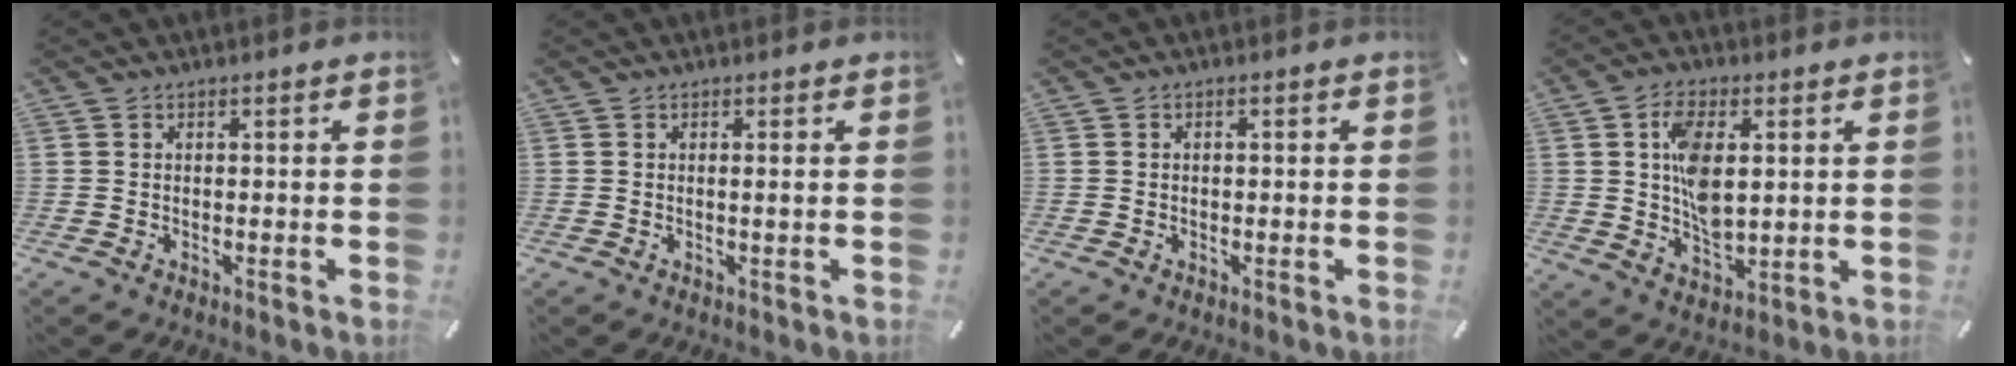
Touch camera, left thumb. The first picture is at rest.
{"total": 0.8, "force": [0.1, -0.1, 0.8], "torque": [-0.015, -0.003, 0.001]}
{"total": 0.5, "force": [-0.1, 0.4, 0.3], "torque": [-0.005, 0.002, -0.003]}
{"total": 10.2, "force": [2.0, 6.0, 7.9], "torque": [-0.154, -0.001, 0.030]}